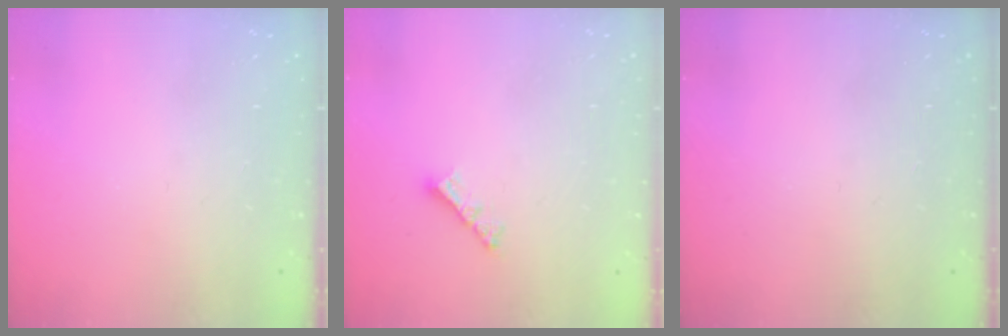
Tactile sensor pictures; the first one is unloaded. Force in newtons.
{"total": 3.8, "press": 3.8, "slide": 0.2}
{"total": 0.0}